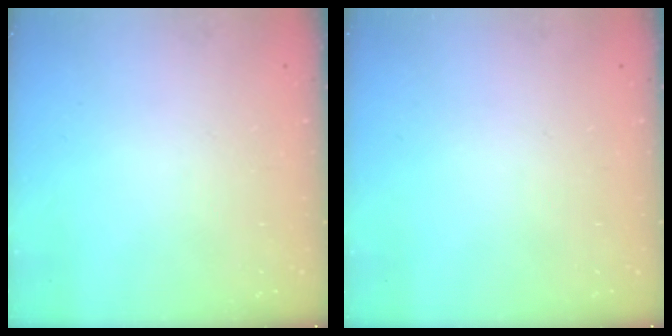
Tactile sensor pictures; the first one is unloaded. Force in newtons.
{"total": 0.0}